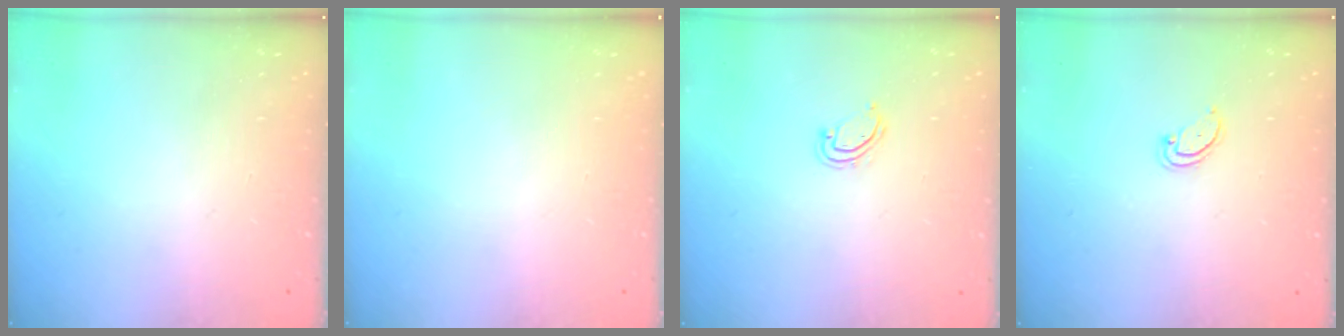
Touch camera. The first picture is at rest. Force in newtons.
{"total": 0.0}
{"total": 3.7, "press": 3.7, "slide": 0.3}
{"total": 3.3, "press": 3.3, "slide": 0.5}